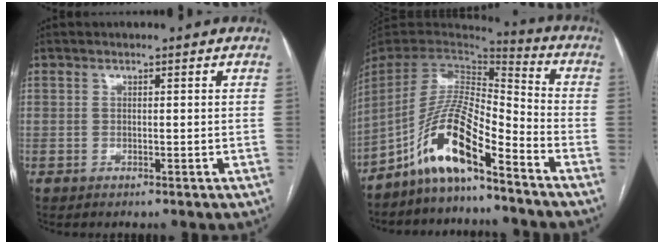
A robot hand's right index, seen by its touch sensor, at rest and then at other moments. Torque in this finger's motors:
{"motor_torque": [1.36, -0.78, 1.05, 0.21]}